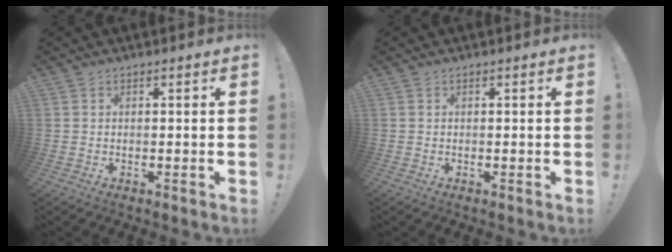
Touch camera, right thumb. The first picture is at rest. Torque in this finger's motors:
{"motor_torque": [0.00, 0.00, -0.03, 0.03, 0.01]}